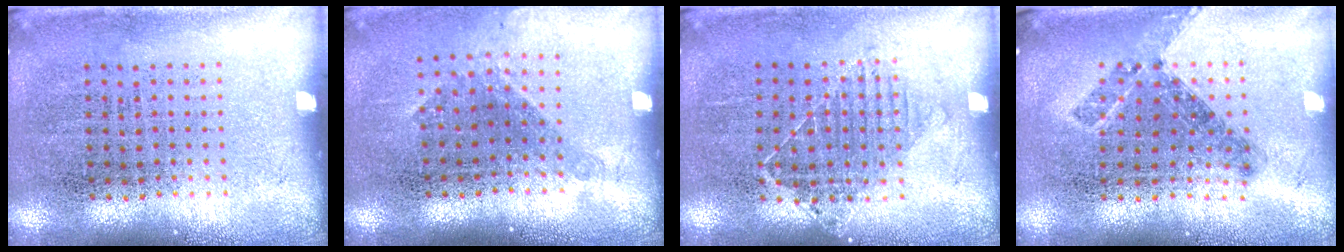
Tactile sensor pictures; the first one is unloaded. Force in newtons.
{"total": 1.1, "press": 0.8, "slide": 0.6}
{"total": 1.1, "press": 0.9, "slide": 0.6}
{"total": 0.7, "press": 0.7, "slide": 0.3}